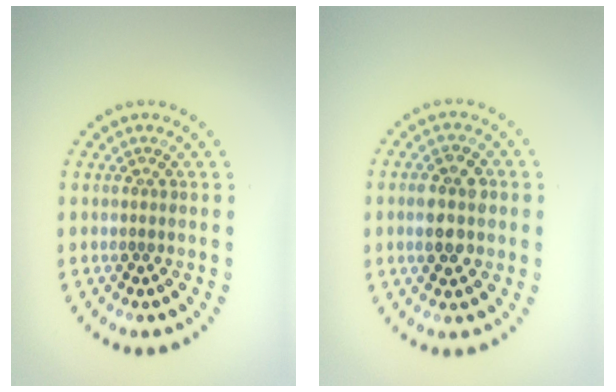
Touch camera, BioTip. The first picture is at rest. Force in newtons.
{"total": 3.0, "press": 3.0, "slide": 0.3}